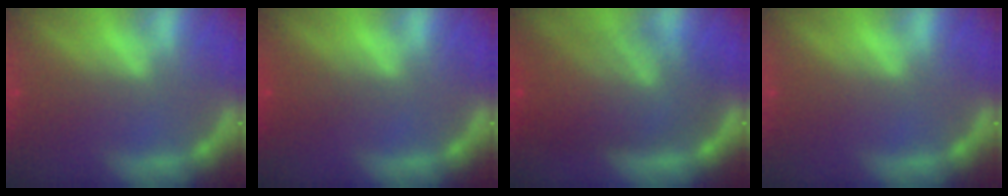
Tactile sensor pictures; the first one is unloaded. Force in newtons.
{"total": 1.5}
{"total": 10.1}
{"total": 0.0}